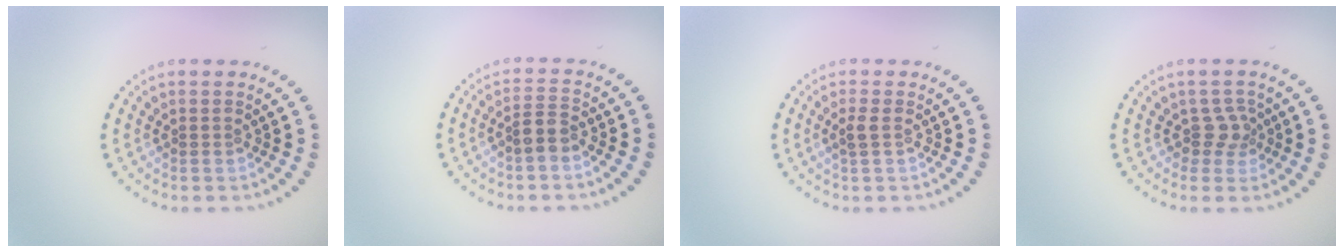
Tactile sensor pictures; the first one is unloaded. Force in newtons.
{"total": 1.9, "press": 1.7, "slide": 0.9}
{"total": 1.1, "press": 1.0, "slide": 0.5}
{"total": 1.9, "press": 1.4, "slide": 1.3}